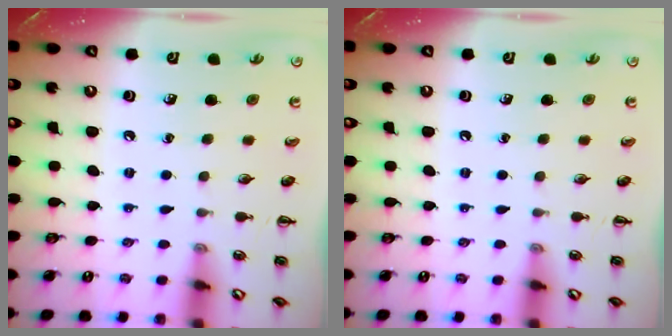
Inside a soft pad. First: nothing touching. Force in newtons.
{"total": 0.0}